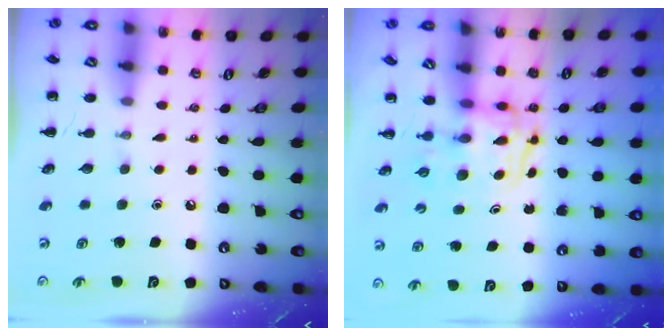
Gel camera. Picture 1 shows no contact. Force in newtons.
{"total": 3.3, "press": 3.2, "slide": 0.6}